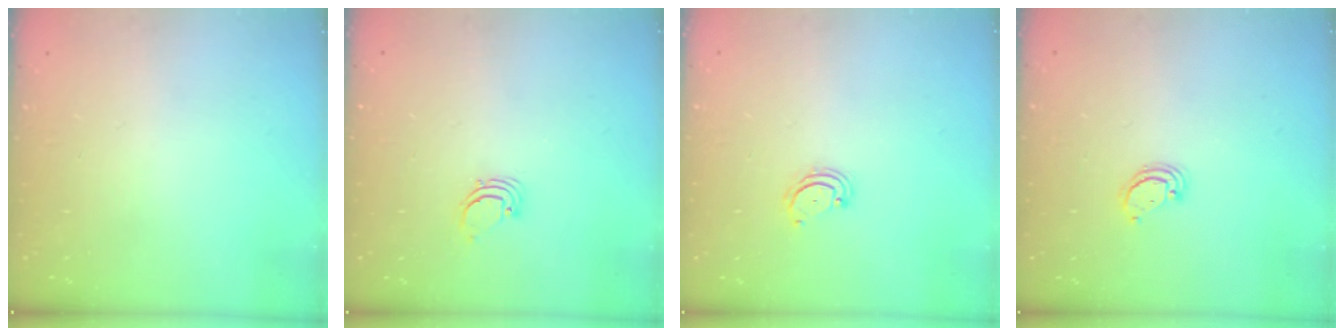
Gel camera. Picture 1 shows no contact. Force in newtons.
{"total": 1.7, "press": 1.7, "slide": 0.1}
{"total": 2.8, "press": 2.8, "slide": 0.3}
{"total": 2.8, "press": 2.8, "slide": 0.2}